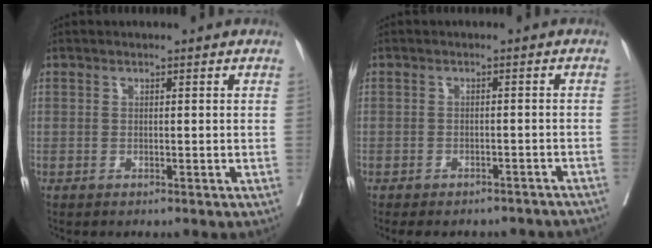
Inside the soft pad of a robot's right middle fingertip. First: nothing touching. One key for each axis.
{"total": 12.2, "fx": -10.7, "fy": 4.4, "fz": 3.9, "tx": -0.061, "ty": 0.004, "tz": -0.112}